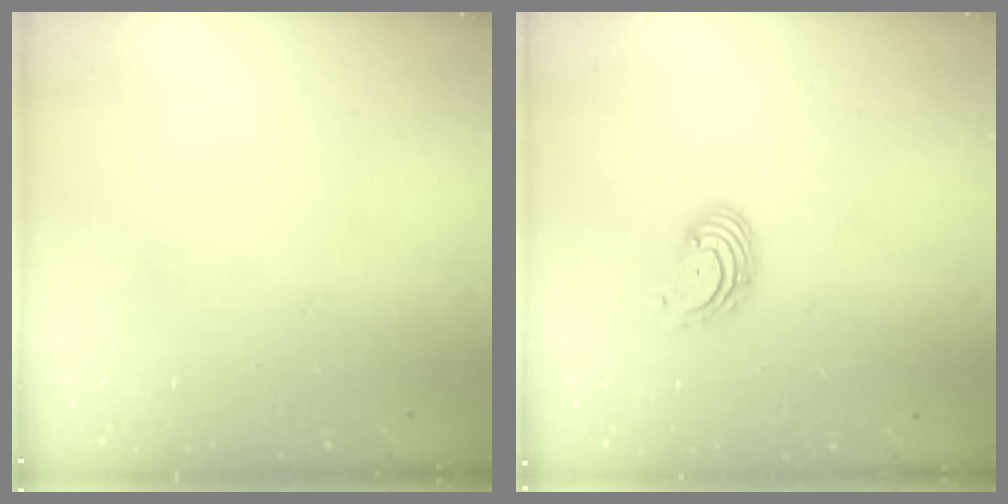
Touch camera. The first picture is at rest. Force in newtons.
{"total": 2.7, "press": 2.7, "slide": 0.1}